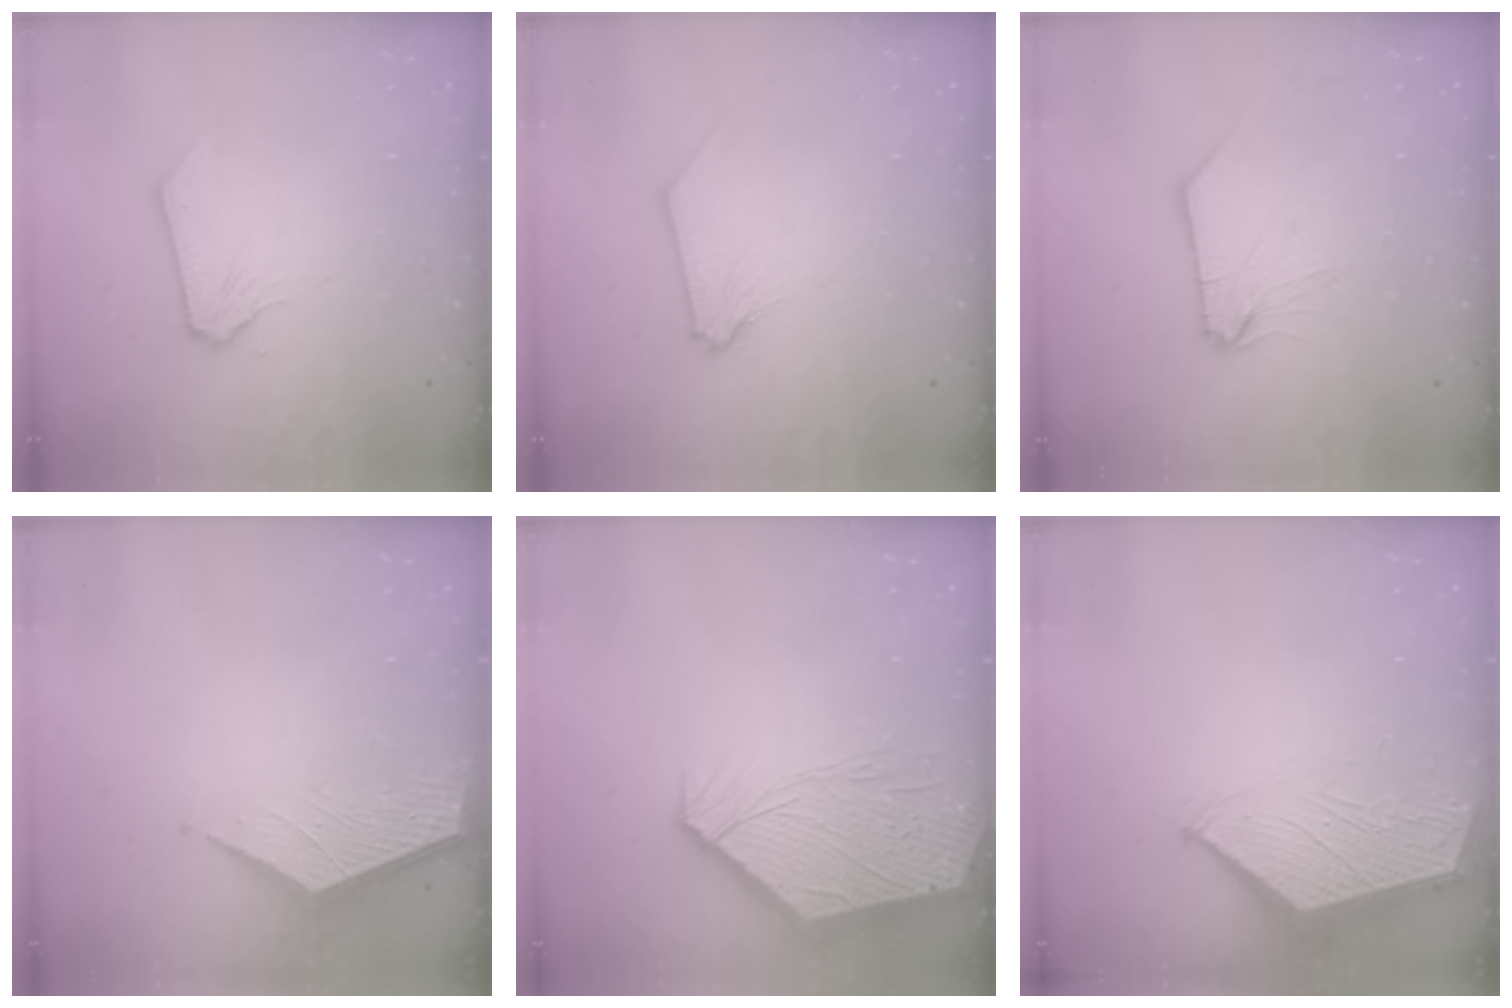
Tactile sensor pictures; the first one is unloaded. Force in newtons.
{"total": 0.0}
{"total": 2.5, "press": 2.5, "slide": 0.5}
{"total": 3.4, "press": 3.4, "slide": 0.4}
{"total": 13.0, "press": 12.9, "slide": 1.9}
{"total": 3.0, "press": 3.0, "slide": 0.3}